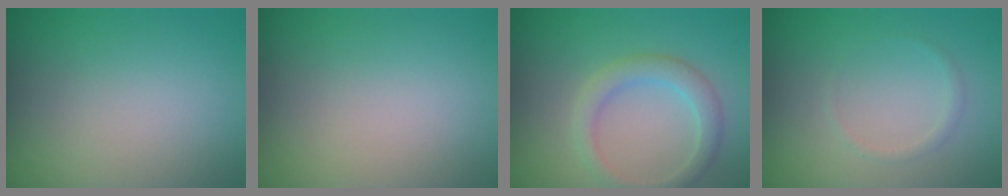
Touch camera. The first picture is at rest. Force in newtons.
{"total": 0.0}
{"total": 2.8, "press": 2.8, "slide": 0.3}
{"total": 0.7, "press": 0.7, "slide": 0.0}